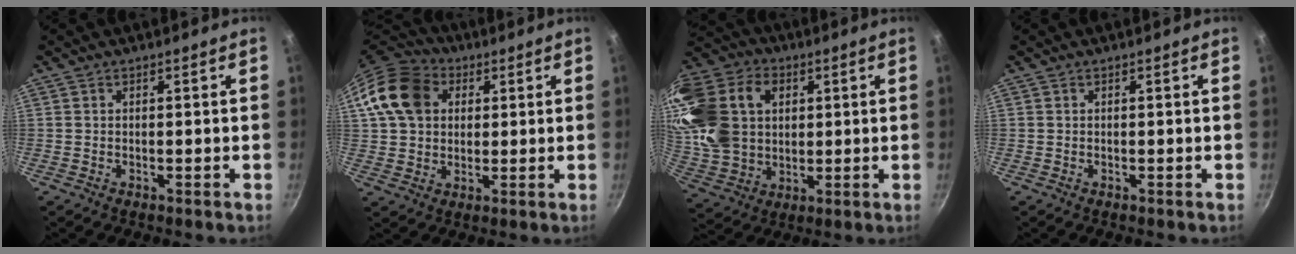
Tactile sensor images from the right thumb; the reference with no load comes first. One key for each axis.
{"total": 14.4, "fx": 3.9, "fy": 11.3, "fz": 8.0, "tx": -0.134, "ty": 0.019, "tz": 0.058}
{"total": 23.9, "fx": 5.5, "fy": 17.9, "fz": 14.8, "tx": -0.302, "ty": 0.012, "tz": 0.108}
{"total": 0.0}